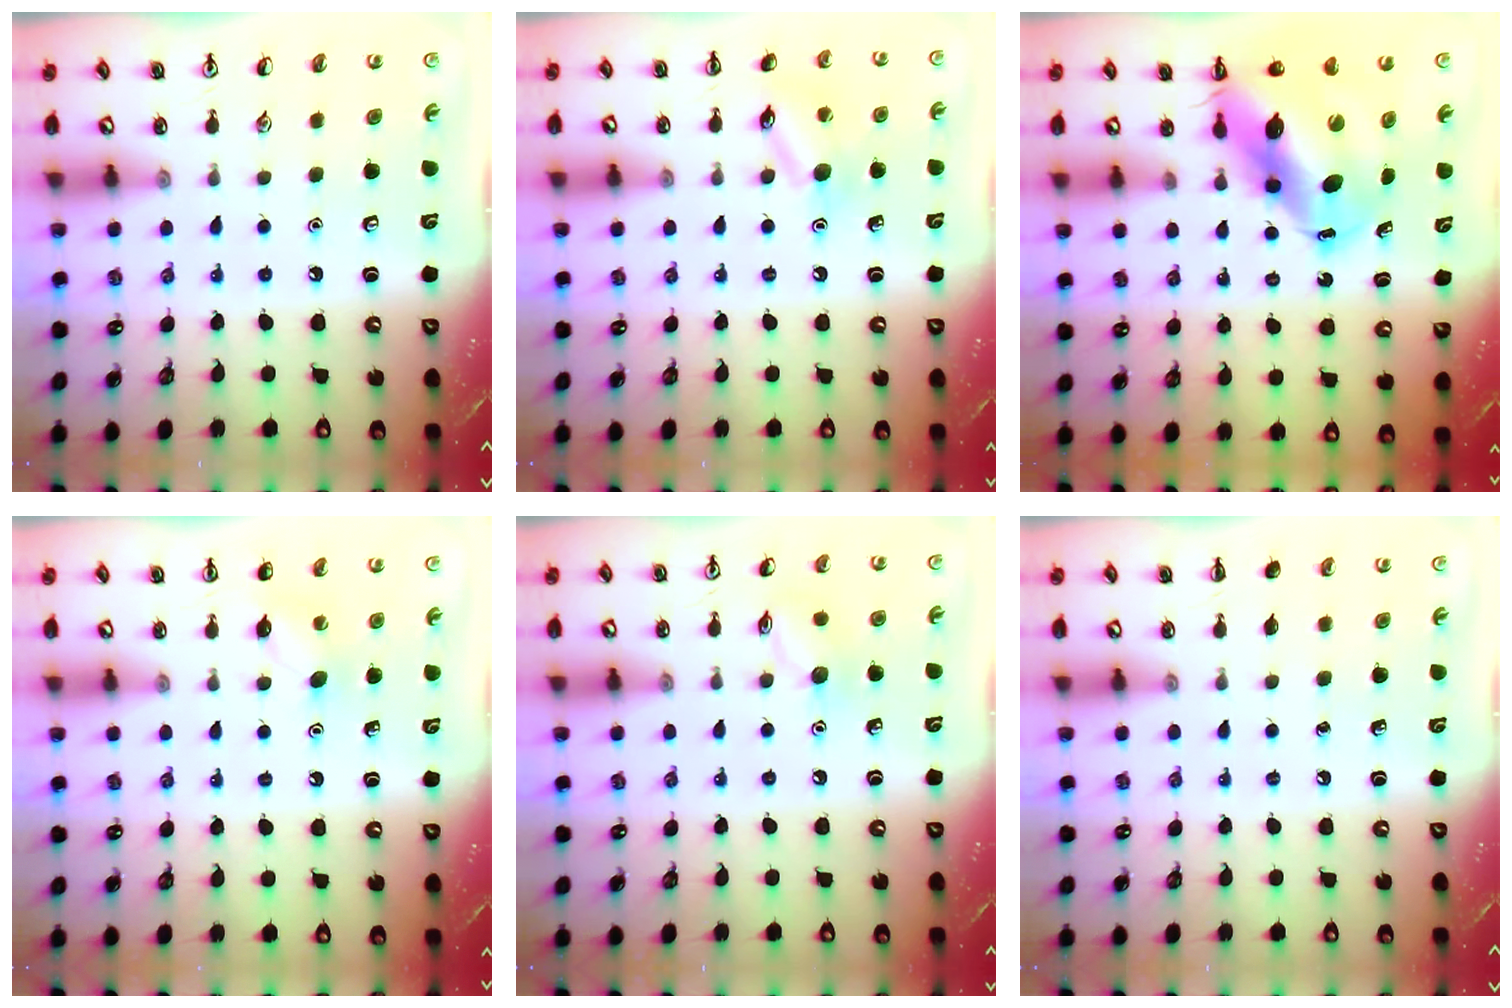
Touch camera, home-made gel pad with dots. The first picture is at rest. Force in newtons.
{"total": 10.1, "press": 10.0, "slide": 1.3}
{"total": 13.2, "press": 12.6, "slide": 3.7}
{"total": 5.5, "press": 5.3, "slide": 1.4}
{"total": 7.2, "press": 7.2, "slide": 1.0}
{"total": 0.0}